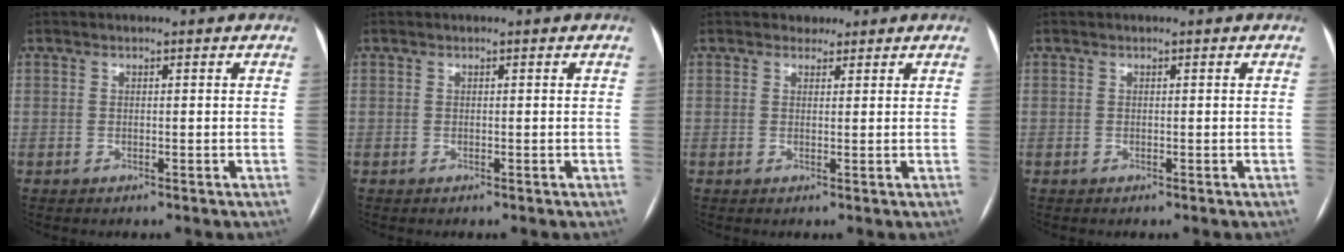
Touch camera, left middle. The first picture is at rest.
{"total": 0.0}
{"total": 1.6, "force": [1.2, 1.1, 0.0], "torque": [0.000, 0.001, 0.014]}
{"total": 0.0}